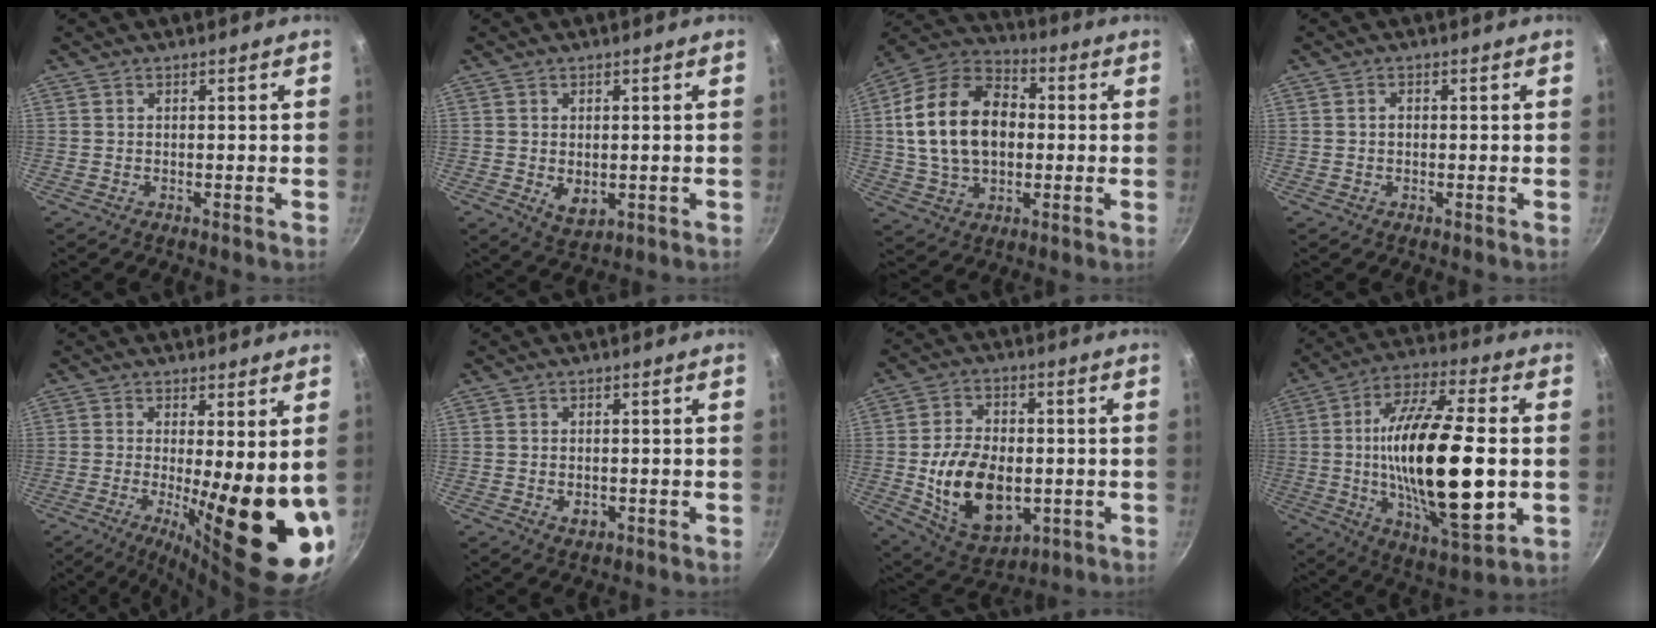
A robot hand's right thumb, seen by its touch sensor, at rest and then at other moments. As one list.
[{"total": 4.7, "force": [-0.3, 3.2, 3.3], "torque": [-0.048, -0.013, 0.004]}, {"total": 19.8, "force": [1.2, 13.6, 14.3], "torque": [-0.232, 0.029, 0.014]}, {"total": 1.2, "force": [0.0, 0.9, 0.8], "torque": [-0.012, 0.006, 0.000]}, {"total": 18.3, "force": [-1.6, 5.4, 17.4], "torque": [-0.224, -0.037, -0.011]}, {"total": 2.7, "force": [-0.7, 1.9, 1.8], "torque": [-0.024, 0.000, -0.007]}, {"total": 17.4, "force": [-2.3, 11.5, 12.9], "torque": [-0.199, 0.005, -0.020]}, {"total": 26.5, "force": [-1.5, 9.4, 24.7], "torque": [-0.436, 0.006, -0.028]}]